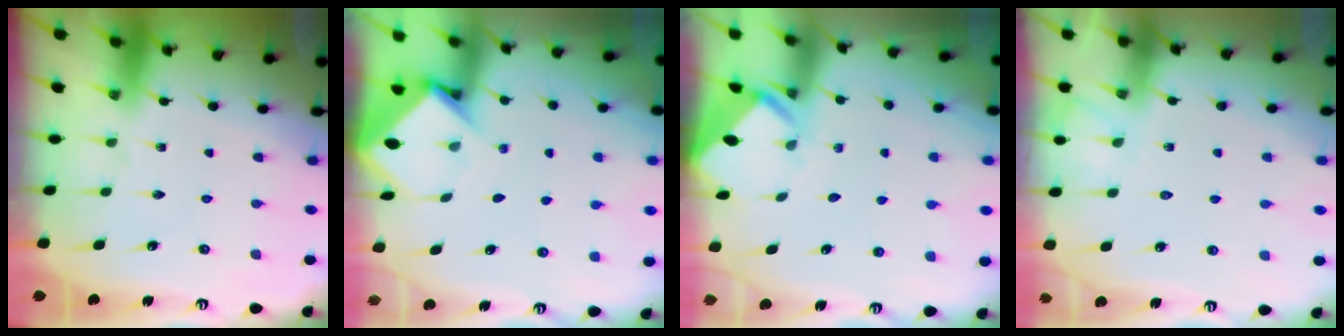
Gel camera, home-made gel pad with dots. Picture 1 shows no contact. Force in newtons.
{"total": 3.9, "press": 3.9, "slide": 0.3}
{"total": 2.9, "press": 2.9, "slide": 0.2}
{"total": 4.5, "press": 4.5, "slide": 0.5}